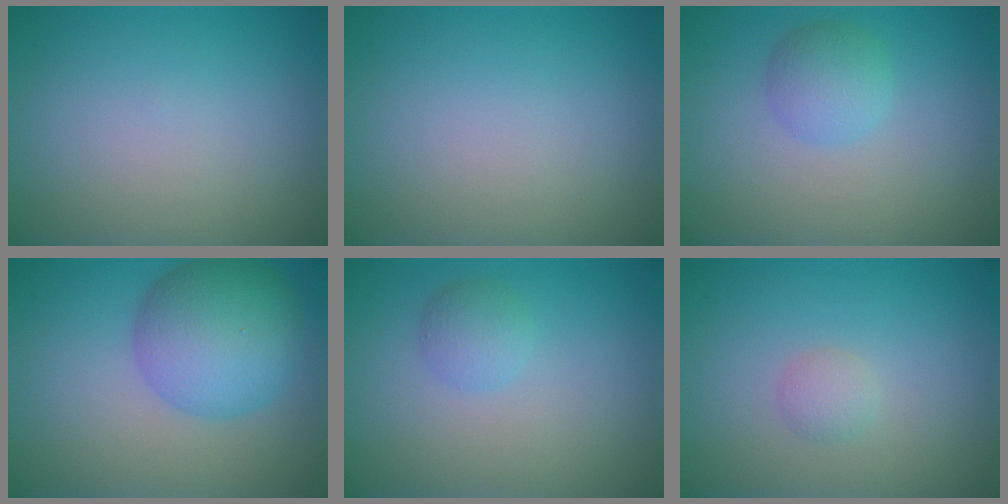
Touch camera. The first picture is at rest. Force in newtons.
{"total": 0.0}
{"total": 2.6, "press": 2.6, "slide": 0.1}
{"total": 7.5, "press": 7.5, "slide": 0.4}
{"total": 1.7, "press": 1.7, "slide": 0.1}
{"total": 1.1, "press": 1.1, "slide": 0.1}